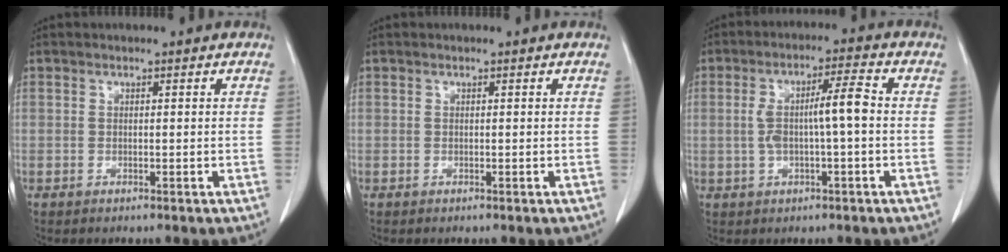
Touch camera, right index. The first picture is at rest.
{"total": 0.0}
{"total": 6.9, "force": [-0.1, 0.8, 6.9], "torque": [-0.130, 0.017, -0.001]}